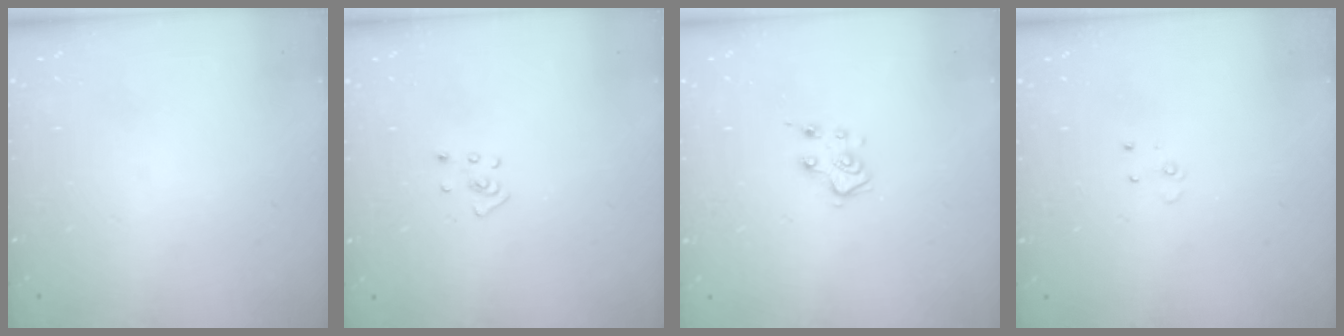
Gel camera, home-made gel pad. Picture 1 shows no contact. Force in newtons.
{"total": 3.6, "press": 3.6, "slide": 0.2}
{"total": 6.2, "press": 6.1, "slide": 0.8}
{"total": 3.0, "press": 2.9, "slide": 0.3}